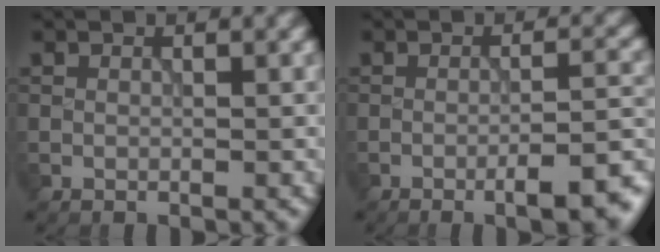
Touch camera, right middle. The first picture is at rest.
{"total": 6.4, "force": [-3.4, 1.6, 5.2], "torque": [-0.066, 0.001, -0.043]}